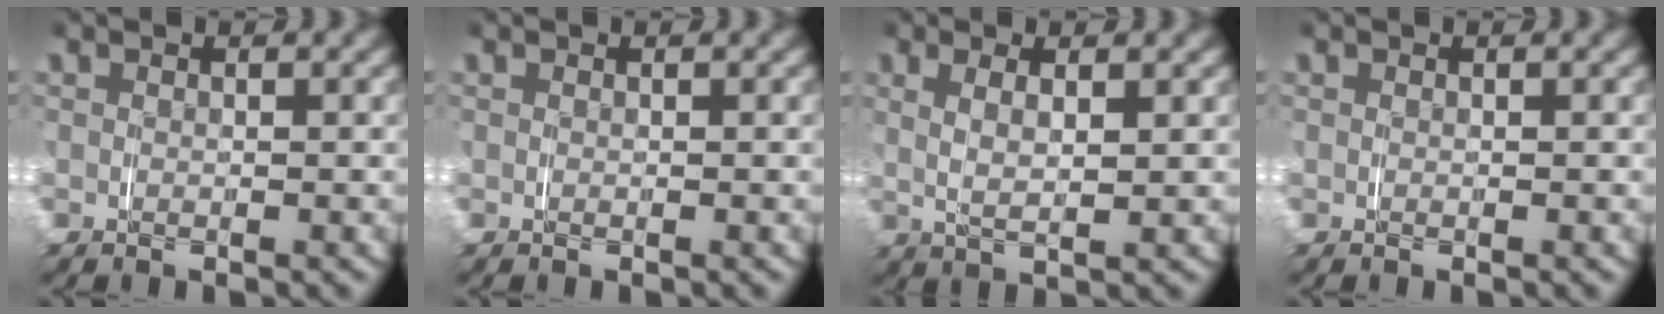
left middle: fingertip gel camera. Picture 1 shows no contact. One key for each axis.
{"total": 0.0}
{"total": 3.4, "fx": 1.0, "fy": 1.2, "fz": 2.9, "tx": -0.054, "ty": 0.001, "tz": 0.023}
{"total": 0.0}